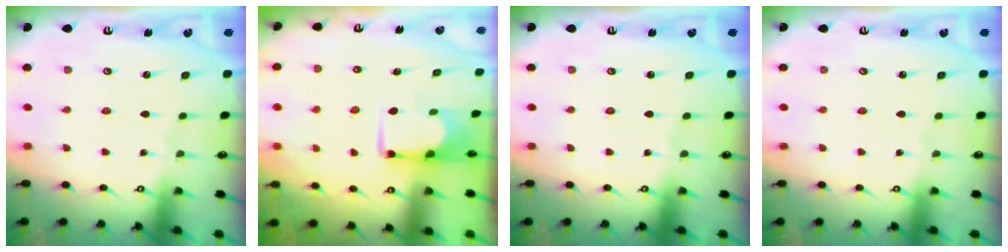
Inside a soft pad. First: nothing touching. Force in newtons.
{"total": 1.8, "press": 1.6, "slide": 0.8}
{"total": 0.0}
{"total": 0.0}